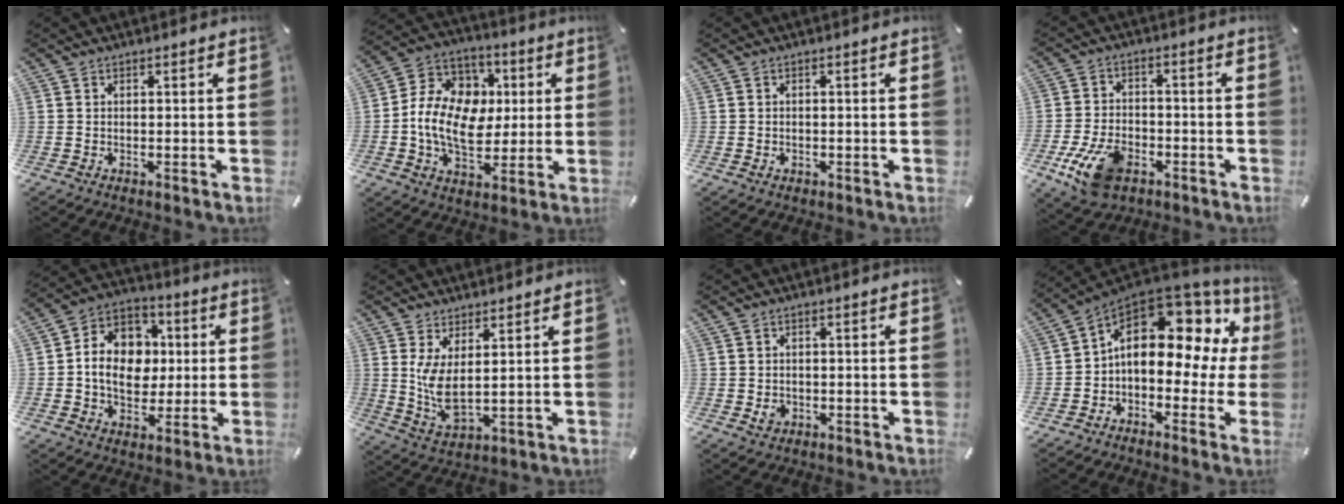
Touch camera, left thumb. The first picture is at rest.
{"total": 14.7, "force": [-0.8, 11.7, 8.8], "torque": [-0.185, 0.012, -0.010]}
{"total": 1.0, "force": [-0.4, 0.9, 0.3], "torque": [-0.006, 0.003, -0.010]}
{"total": 11.6, "force": [-5.4, 7.0, 7.4], "torque": [-0.157, 0.020, -0.096]}
{"total": 12.4, "force": [-0.6, 10.7, 6.2], "torque": [-0.114, 0.010, -0.010]}
{"total": 6.9, "force": [2.6, 2.7, 5.8], "torque": [-0.140, -0.031, 0.043]}
{"total": 2.6, "force": [-0.6, 2.2, 1.2], "torque": [-0.011, -0.001, -0.012]}
{"total": 15.8, "force": [4.0, 9.4, 12.0], "torque": [-0.172, -0.030, 0.060]}